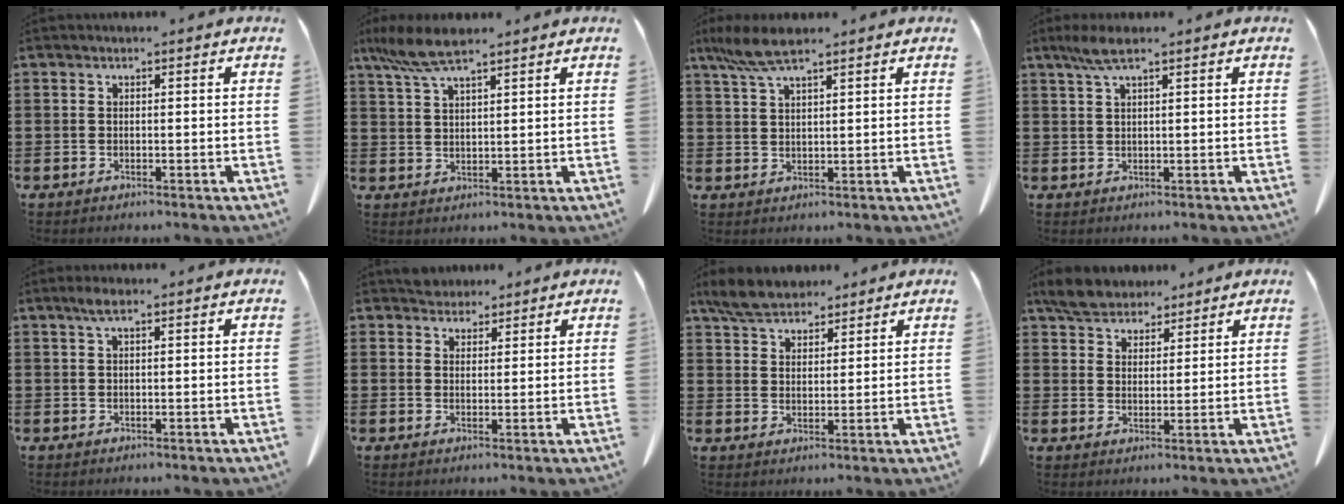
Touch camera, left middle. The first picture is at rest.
{"total": 6.5, "force": [4.8, 1.1, 4.2], "torque": [-0.102, -0.006, 0.085]}
{"total": 5.7, "force": [4.2, 1.0, 3.8], "torque": [-0.091, -0.005, 0.074]}
{"total": 3.3, "force": [2.0, 0.5, 2.6], "torque": [-0.055, 0.002, 0.035]}
{"total": 1.9, "force": [0.8, 0.4, 1.7], "torque": [-0.035, 0.002, 0.015]}
{"total": 3.1, "force": [2.9, 1.1, 0.2], "torque": [-0.004, -0.004, 0.056]}
{"total": 5.4, "force": [4.8, 1.9, 1.6], "torque": [-0.049, -0.003, 0.093]}
{"total": 5.2, "force": [4.6, 2.2, 1.0], "torque": [-0.038, -0.001, 0.089]}